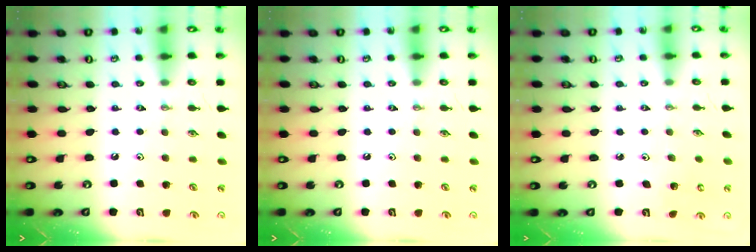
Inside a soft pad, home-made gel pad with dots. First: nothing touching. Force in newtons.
{"total": 0.0}
{"total": 3.2, "press": 3.1, "slide": 0.2}